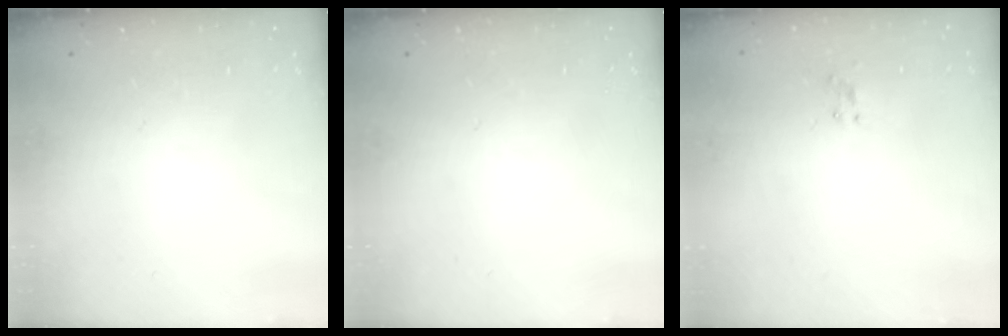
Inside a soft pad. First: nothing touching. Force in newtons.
{"total": 0.0}
{"total": 1.5, "press": 1.3, "slide": 0.8}